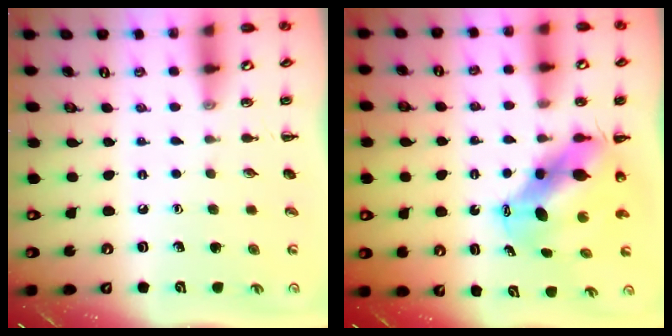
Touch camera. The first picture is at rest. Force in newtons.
{"total": 8.5, "press": 8.2, "slide": 1.9}